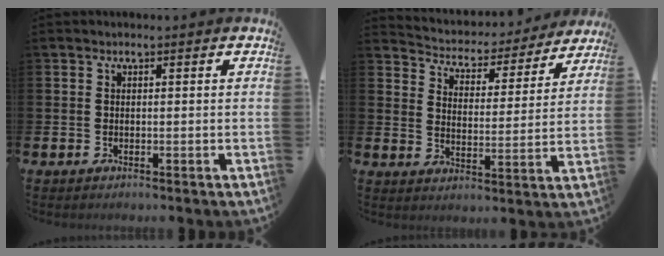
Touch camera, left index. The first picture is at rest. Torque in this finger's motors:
{"motor_torque": [1.05, -1.09, 0.22, 0.09]}